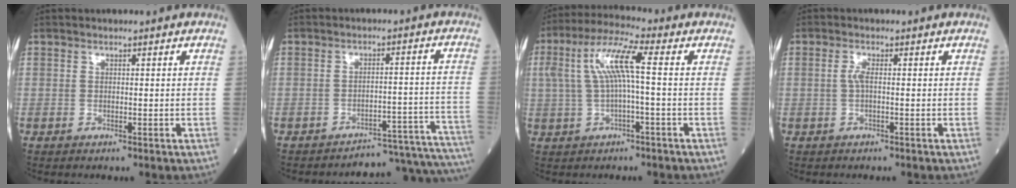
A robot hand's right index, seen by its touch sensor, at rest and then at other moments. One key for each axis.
{"total": 15.2, "fx": -15.1, "fy": 0.1, "fz": 1.0, "tx": 0.024, "ty": 0.036, "tz": -0.181}
{"total": 8.4, "fx": 1.0, "fy": 0.9, "fz": 8.3, "tx": -0.173, "ty": 0.032, "tz": 0.018}
{"total": 1.5, "fx": -0.1, "fy": 0.2, "fz": 1.5, "tx": -0.034, "ty": 0.002, "tz": -0.003}